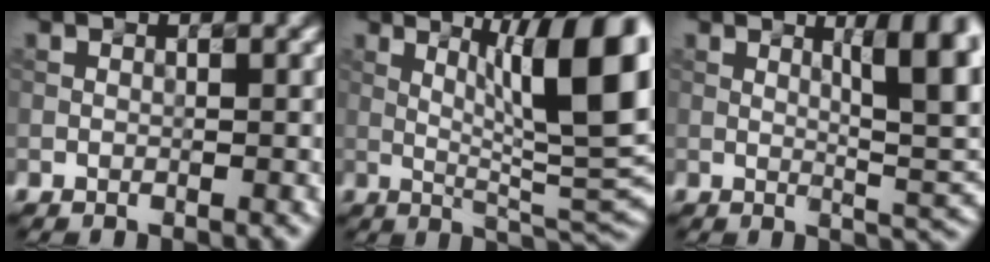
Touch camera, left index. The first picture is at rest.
{"total": 11.7, "force": [2.8, 2.5, 11.1], "torque": [-0.147, 0.002, 0.047]}
{"total": 7.2, "force": [2.1, 1.6, 6.7], "torque": [-0.083, -0.003, 0.035]}